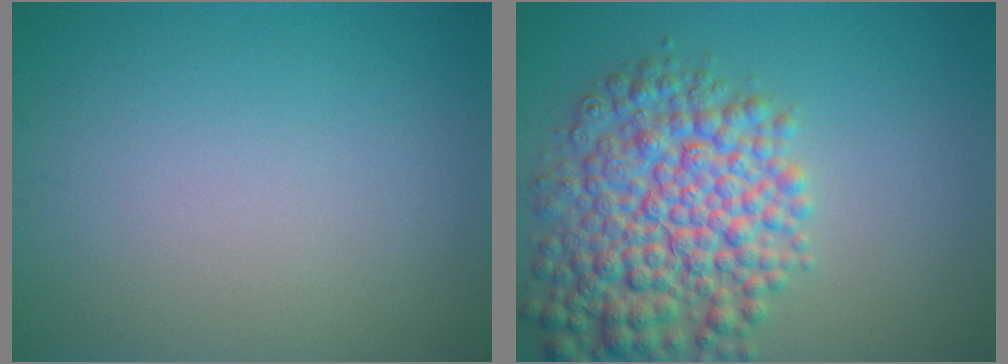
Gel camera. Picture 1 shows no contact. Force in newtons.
{"total": 8.7, "press": 8.7, "slide": 0.2}